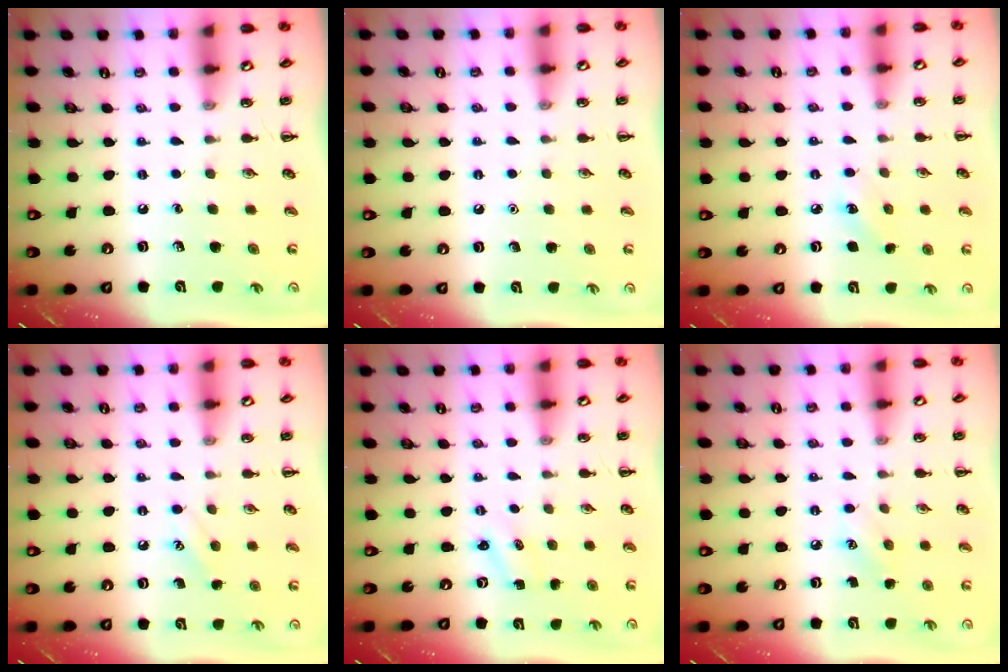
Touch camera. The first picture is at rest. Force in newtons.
{"total": 1.5, "press": 1.5, "slide": 0.2}
{"total": 5.1, "press": 4.9, "slide": 1.4}
{"total": 7.5, "press": 7.2, "slide": 2.2}
{"total": 1.3, "press": 1.2, "slide": 0.3}
{"total": 4.6, "press": 4.4, "slide": 1.3}